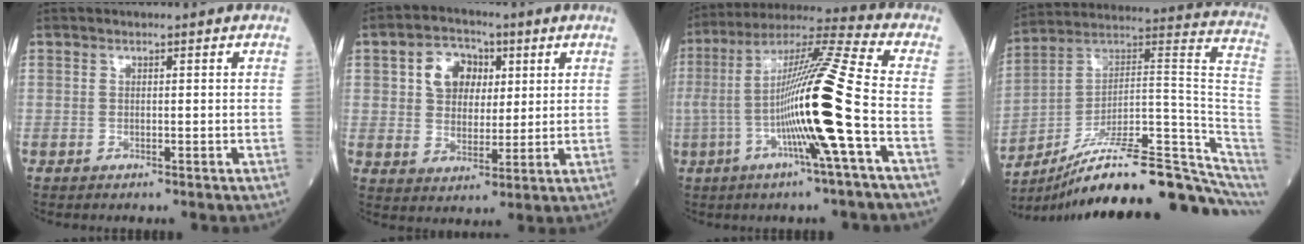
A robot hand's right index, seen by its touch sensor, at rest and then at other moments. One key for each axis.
{"total": 7.7, "fx": 2.7, "fy": 5.6, "fz": 4.5, "tx": -0.083, "ty": 0.023, "tz": 0.050}
{"total": 17.4, "fx": -3.7, "fy": -1.7, "fz": 16.9, "tx": -0.317, "ty": 0.007, "tz": -0.078}
{"total": 24.1, "fx": -18.3, "fy": 2.8, "fz": 15.5, "tx": -0.146, "ty": 0.057, "tz": -0.276}